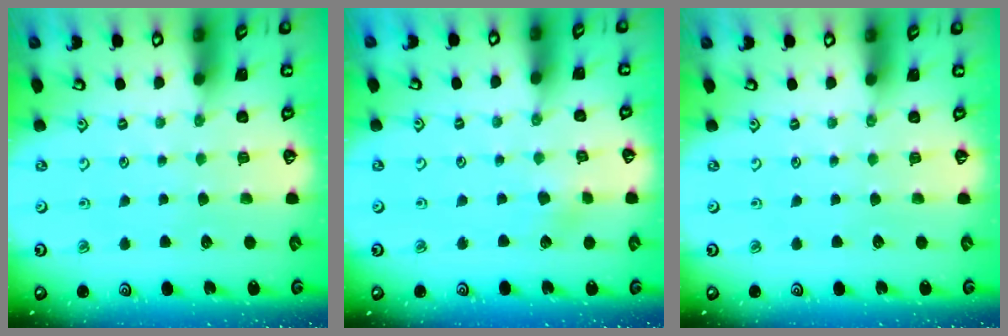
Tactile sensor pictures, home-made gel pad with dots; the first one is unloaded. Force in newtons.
{"total": 2.6, "press": 2.6, "slide": 0.4}
{"total": 0.0}